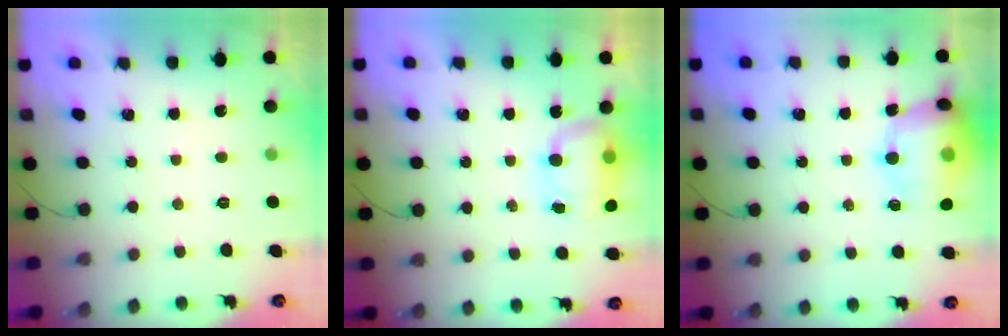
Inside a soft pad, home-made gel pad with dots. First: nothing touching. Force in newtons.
{"total": 11.2, "press": 9.0, "slide": 6.7}
{"total": 15.8, "press": 15.4, "slide": 3.3}